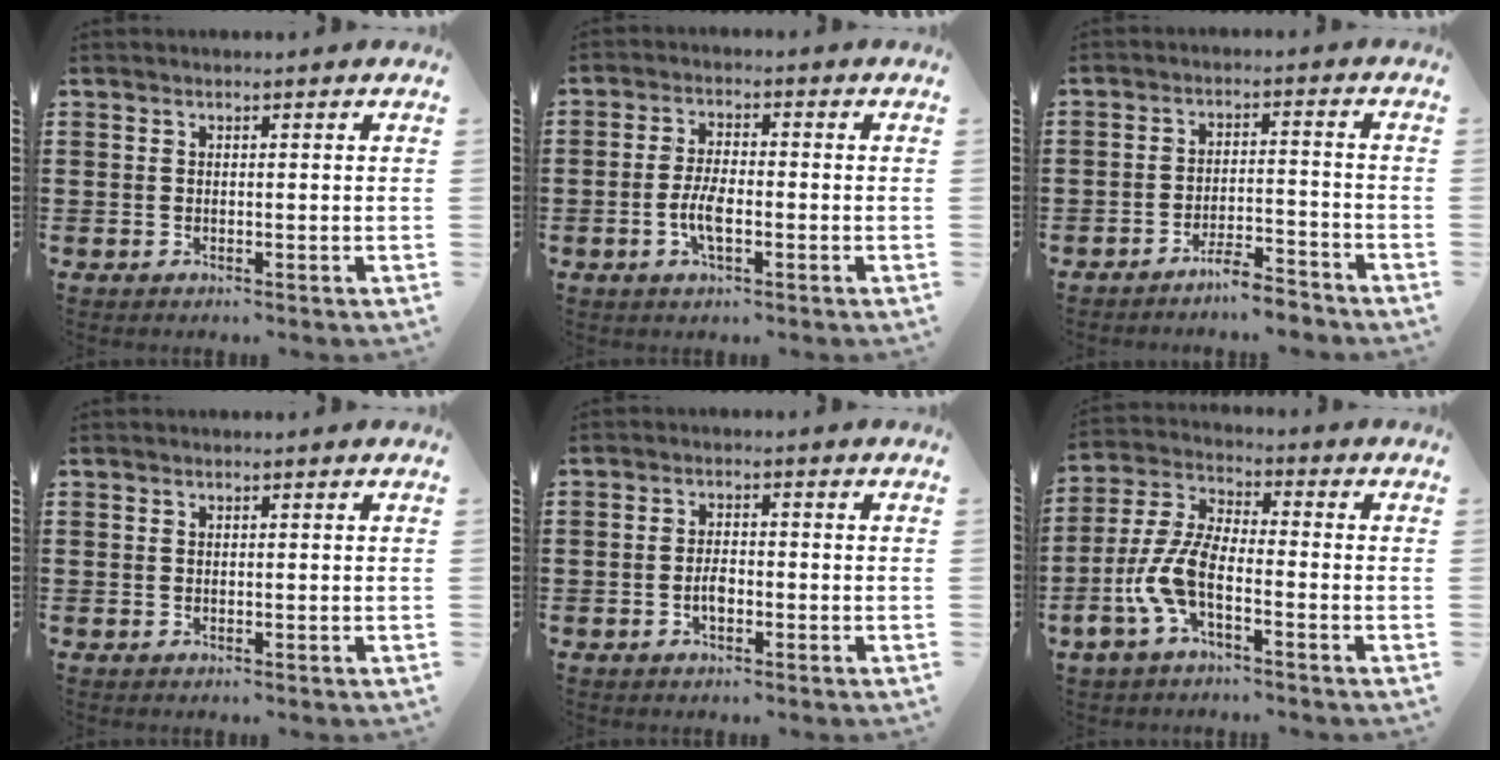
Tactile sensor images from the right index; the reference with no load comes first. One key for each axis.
{"total": 4.8, "fx": -1.4, "fy": 1.8, "fz": 4.2, "tx": -0.093, "ty": 0.000, "tz": -0.031}
{"total": 4.6, "fx": -4.3, "fy": 0.3, "fz": 1.6, "tx": -0.029, "ty": 0.004, "tz": -0.082}
{"total": 0.0}
{"total": 2.6, "fx": -0.9, "fy": 1.3, "fz": 2.0, "tx": -0.046, "ty": 0.002, "tz": -0.019}
{"total": 8.5, "fx": -3.4, "fy": 3.3, "fz": 7.0, "tx": -0.174, "ty": -0.011, "tz": -0.068}